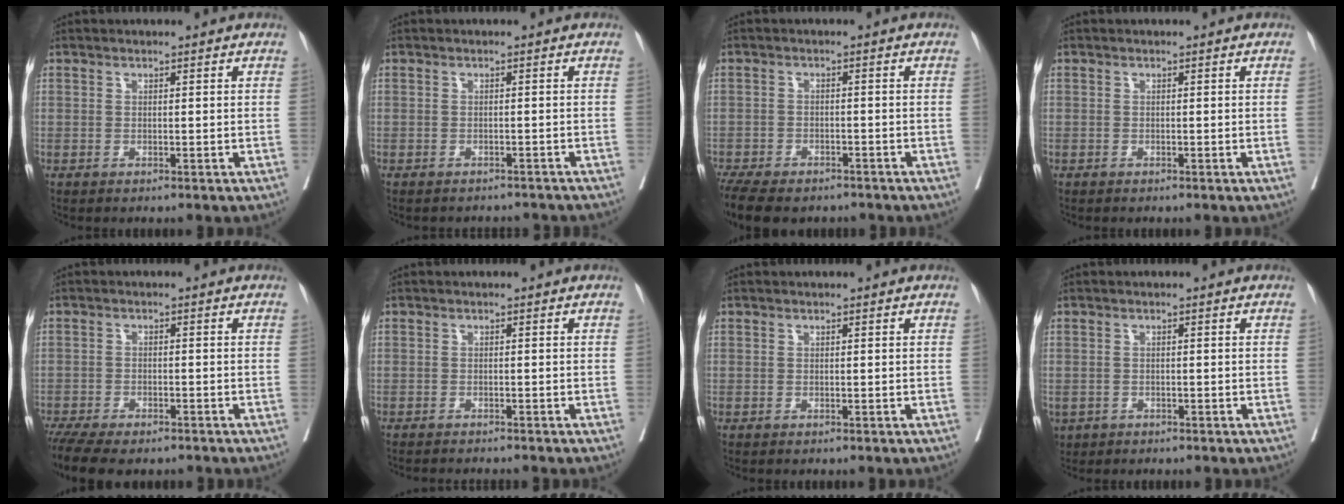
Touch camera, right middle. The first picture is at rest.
{"total": 7.8, "force": [-7.3, 1.9, 1.9], "torque": [-0.020, 0.001, -0.078]}
{"total": 13.4, "force": [-10.5, 5.4, 6.3], "torque": [-0.152, -0.013, -0.151]}
{"total": 0.0}
{"total": 11.0, "force": [-8.7, 3.4, 5.7], "torque": [-0.105, -0.004, -0.133]}
{"total": 6.3, "force": [-5.8, 0.1, 2.4], "torque": [-0.018, -0.012, -0.079]}
{"total": 0.0}
{"total": 3.7, "force": [-2.0, 2.7, 1.5], "torque": [-0.039, -0.003, -0.029]}